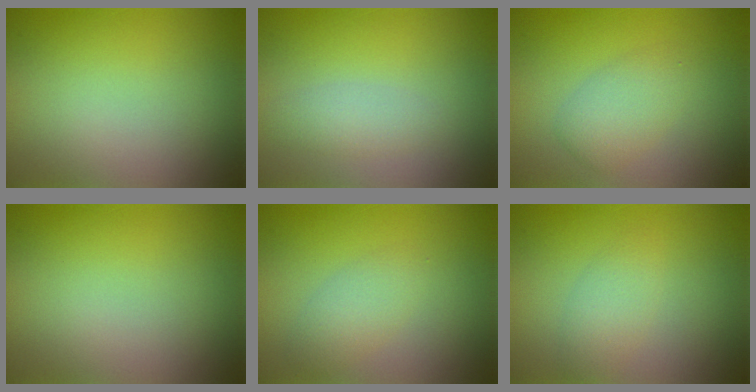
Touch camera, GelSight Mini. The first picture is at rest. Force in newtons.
{"total": 1.7, "press": 1.7, "slide": 0.1}
{"total": 2.7, "press": 2.7, "slide": 0.1}
{"total": 0.0}
{"total": 2.1, "press": 2.1, "slide": 0.1}
{"total": 2.0, "press": 2.0, "slide": 0.1}